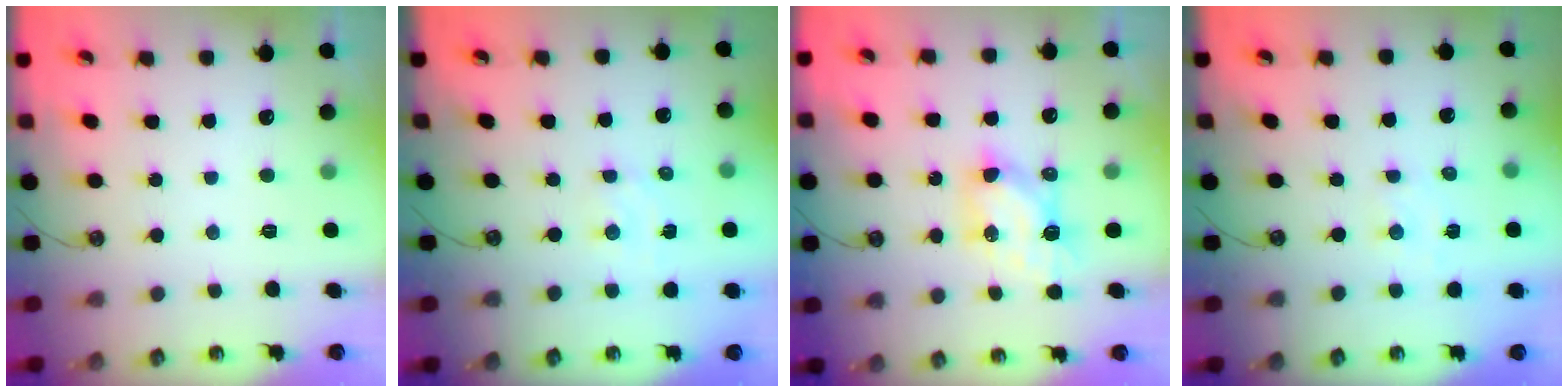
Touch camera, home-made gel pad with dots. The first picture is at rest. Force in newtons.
{"total": 2.6, "press": 2.6, "slide": 0.4}
{"total": 6.4, "press": 6.4, "slide": 0.2}
{"total": 3.4, "press": 3.4, "slide": 0.6}